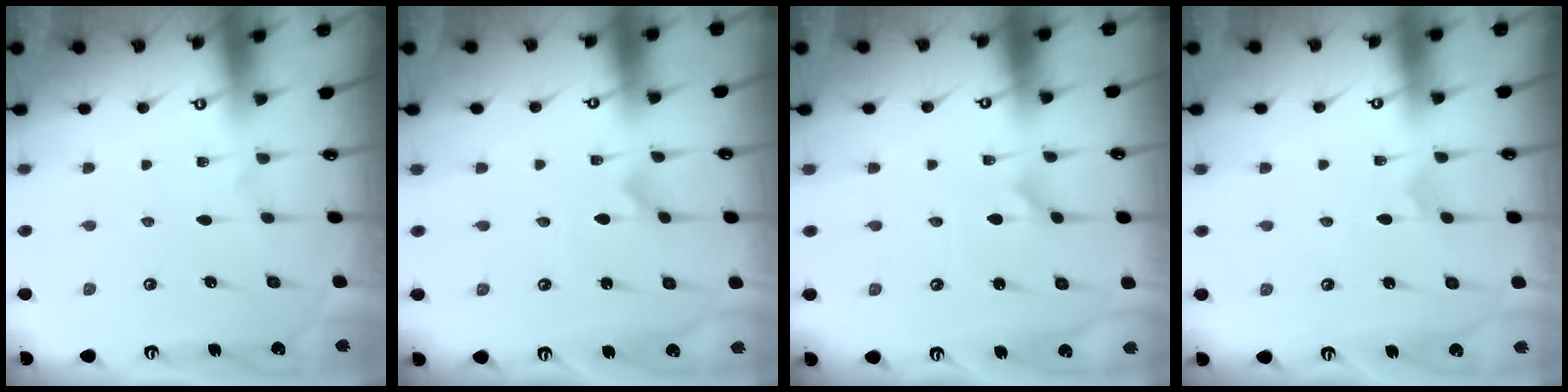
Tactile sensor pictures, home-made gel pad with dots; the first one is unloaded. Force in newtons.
{"total": 0.6, "press": 0.6, "slide": 0.1}
{"total": 0.7, "press": 0.7, "slide": 0.0}
{"total": 2.3, "press": 2.3, "slide": 0.2}